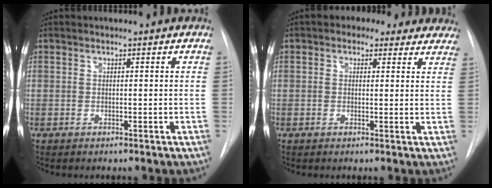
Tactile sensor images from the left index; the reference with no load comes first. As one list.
[{"total": 7.6, "force": [5.7, 4.3, 2.5], "torque": [-0.007, 0.023, 0.056]}]